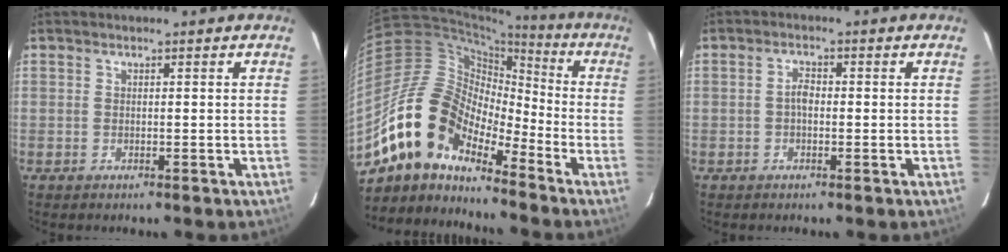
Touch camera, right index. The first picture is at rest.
{"total": 15.4, "force": [-11.6, 6.9, 7.5], "torque": [-0.130, 0.012, -0.234]}
{"total": 1.9, "force": [-0.4, 1.1, 1.5], "torque": [-0.030, 0.008, -0.009]}